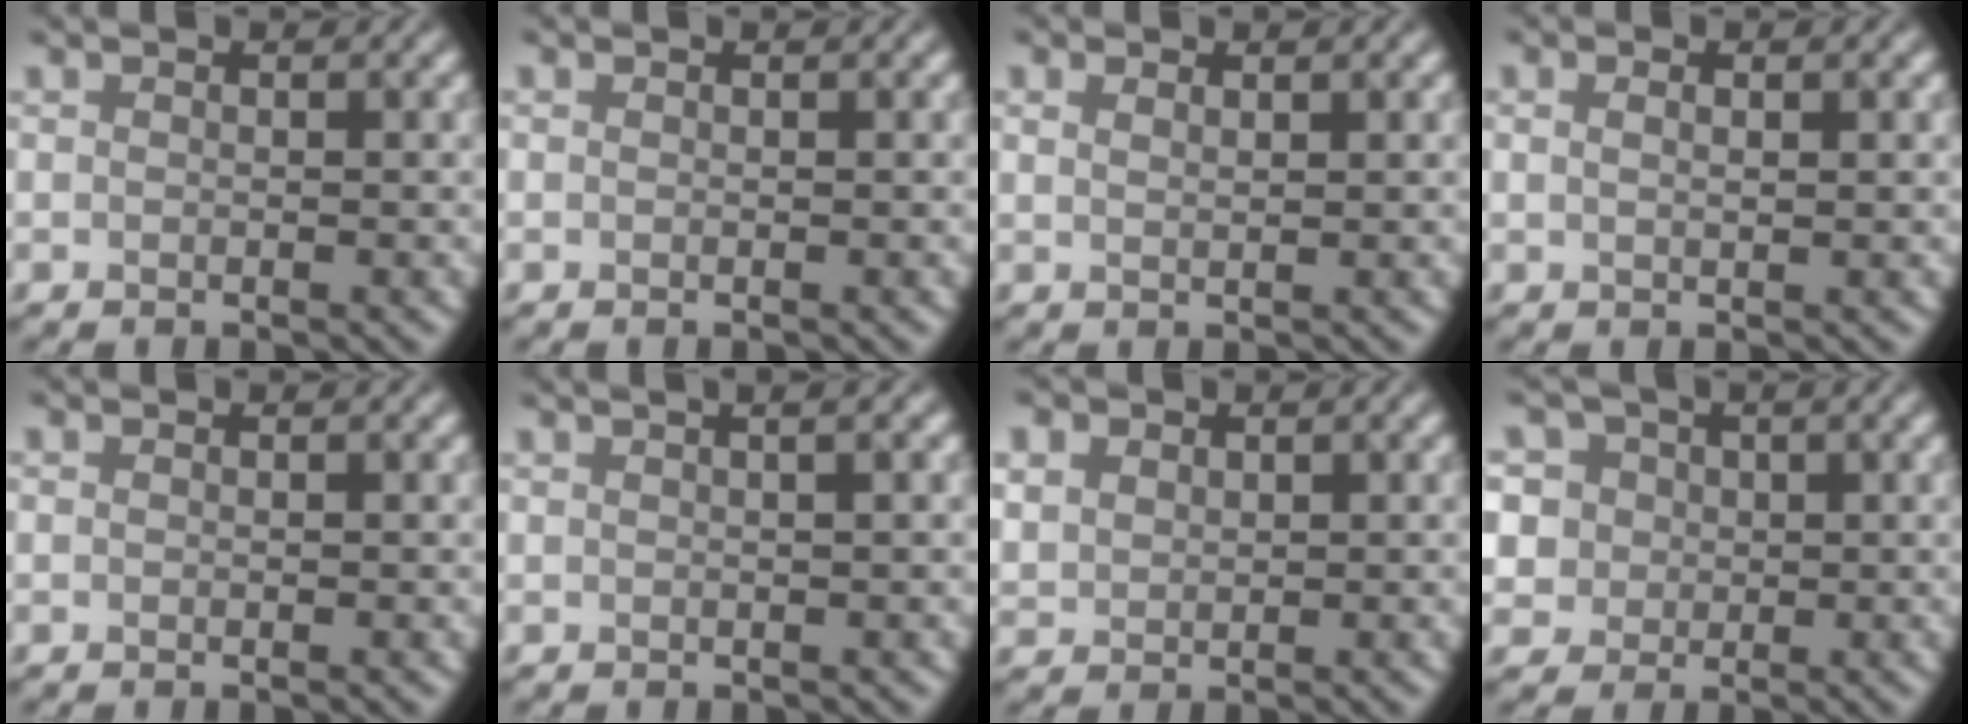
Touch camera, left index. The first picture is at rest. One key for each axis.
{"total": 0.0}
{"total": 1.0, "fx": 0.7, "fy": 0.2, "fz": 0.7, "tx": -0.017, "ty": 0.002, "tz": 0.015}
{"total": 1.6, "fx": 0.8, "fy": 0.6, "fz": 1.3, "tx": -0.019, "ty": -0.001, "tz": 0.006}
{"total": 0.0}
{"total": 3.8, "fx": 2.0, "fy": 1.5, "fz": 2.8, "tx": -0.016, "ty": 0.027, "tz": 0.001}
{"total": 3.2, "fx": 1.7, "fy": 2.3, "fz": 1.4, "tx": -0.050, "ty": 0.012, "tz": 0.036}
{"total": 7.3, "fx": 3.3, "fy": 5.8, "fz": 3.0, "tx": -0.050, "ty": 0.023, "tz": 0.026}